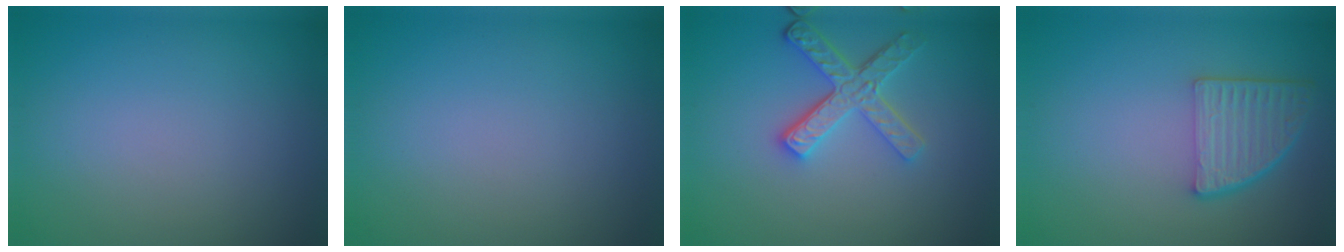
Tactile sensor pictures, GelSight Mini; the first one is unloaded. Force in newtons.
{"total": 0.0}
{"total": 3.9, "press": 3.2, "slide": 2.2}
{"total": 4.5, "press": 3.4, "slide": 3.0}